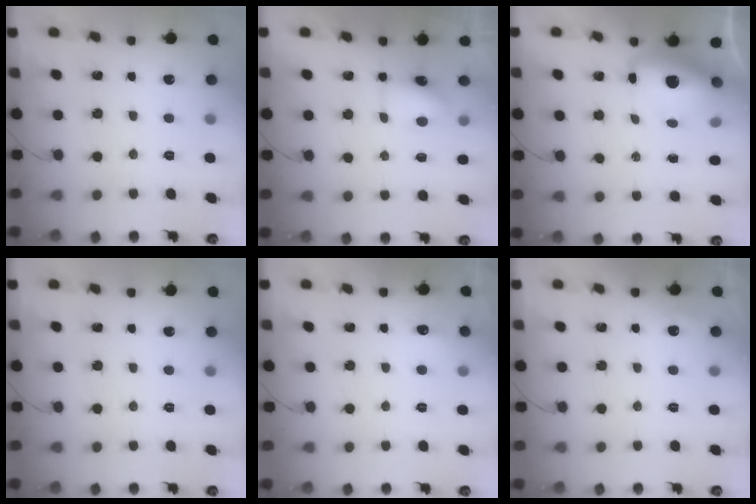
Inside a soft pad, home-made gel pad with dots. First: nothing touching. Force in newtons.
{"total": 4.7, "press": 4.7, "slide": 0.8}
{"total": 12.4, "press": 11.9, "slide": 3.4}
{"total": 0.0}
{"total": 3.8, "press": 3.7, "slide": 1.0}
{"total": 6.5, "press": 3.4, "slide": 5.5}